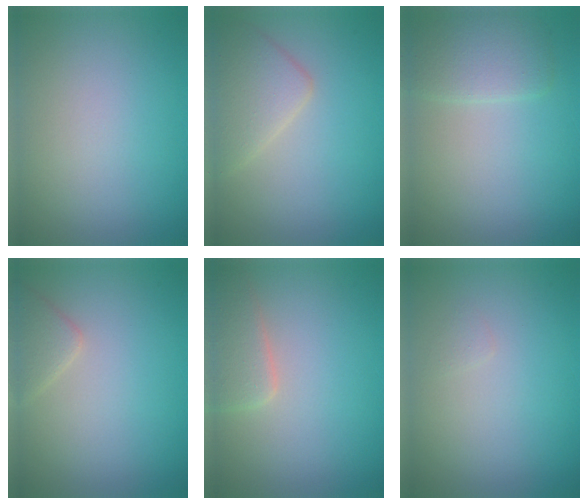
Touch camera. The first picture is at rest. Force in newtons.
{"total": 3.5, "press": 3.5, "slide": 0.2}
{"total": 3.0, "press": 3.0, "slide": 0.1}
{"total": 1.9, "press": 1.9, "slide": 0.1}
{"total": 2.9, "press": 2.9, "slide": 0.3}
{"total": 0.5, "press": 0.5, "slide": 0.0}